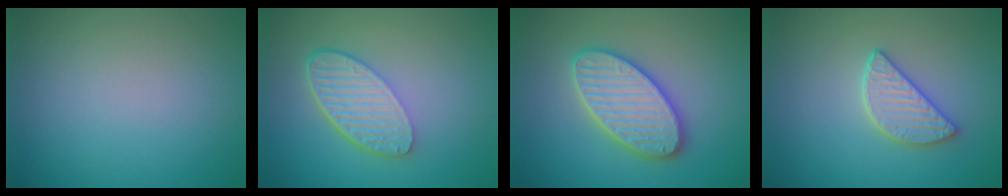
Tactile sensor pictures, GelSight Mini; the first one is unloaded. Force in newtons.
{"total": 5.5, "press": 4.0, "slide": 3.8}
{"total": 5.8, "press": 5.8, "slide": 0.6}
{"total": 2.9, "press": 2.8, "slide": 0.9}